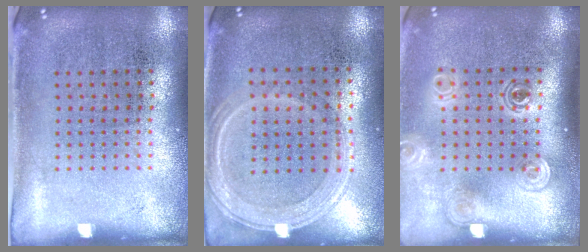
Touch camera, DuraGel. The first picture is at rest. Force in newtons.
{"total": 1.3, "press": 1.2, "slide": 0.4}
{"total": 1.9, "press": 1.4, "slide": 1.2}